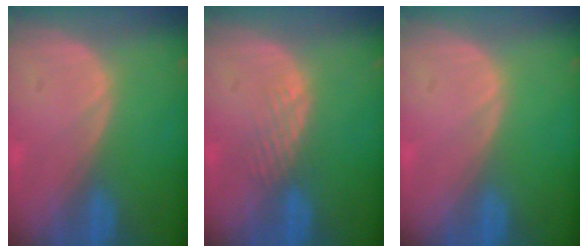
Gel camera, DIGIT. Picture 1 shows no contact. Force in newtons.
{"total": 2.2, "press": 2.2, "slide": 0.2}
{"total": 0.0}